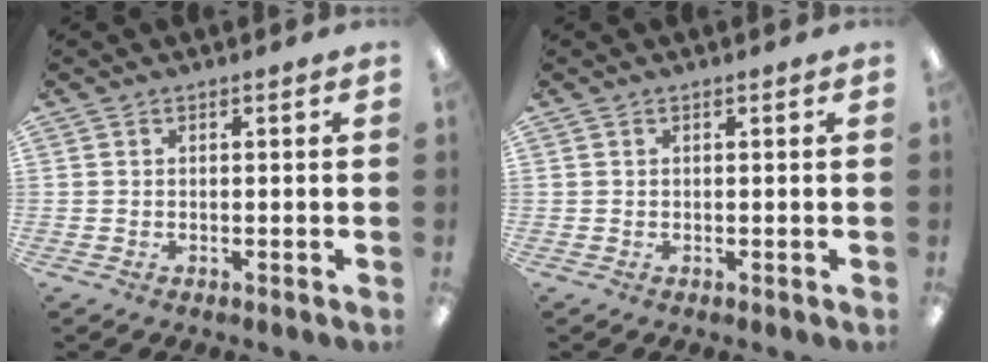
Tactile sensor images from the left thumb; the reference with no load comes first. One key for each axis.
{"total": 0.0}